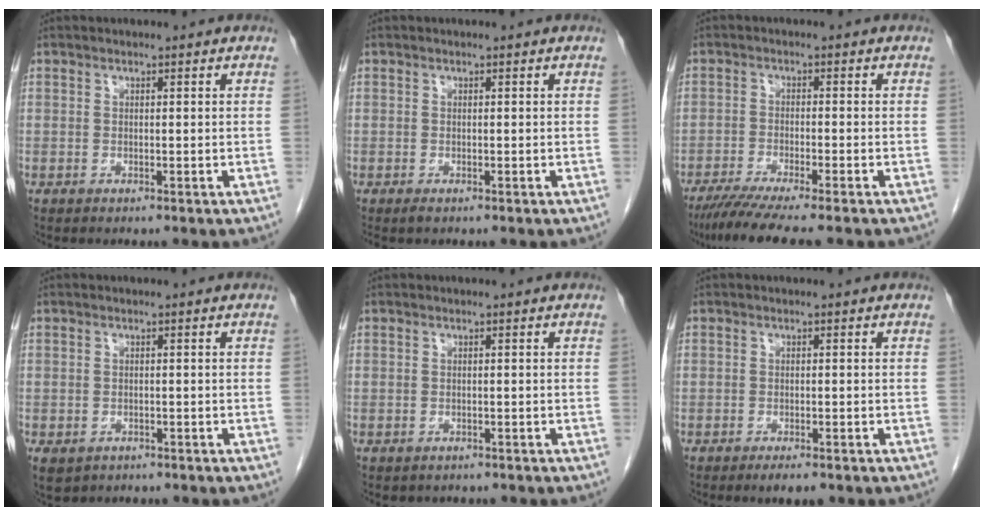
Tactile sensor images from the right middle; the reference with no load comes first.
{"total": 0.6, "force": [-0.4, 0.1, 0.4], "torque": [-0.009, -0.002, -0.006]}
{"total": 8.3, "force": [-6.8, -0.5, 4.8], "torque": [-0.074, -0.026, -0.110]}
{"total": 4.4, "force": [-2.6, 3.2, 1.4], "torque": [-0.025, -0.002, -0.034]}
{"total": 1.4, "force": [-1.1, 0.8, 0.2], "torque": [-0.012, -0.002, -0.013]}
{"total": 2.2, "force": [-1.5, 0.6, 1.4], "torque": [-0.025, -0.005, -0.018]}